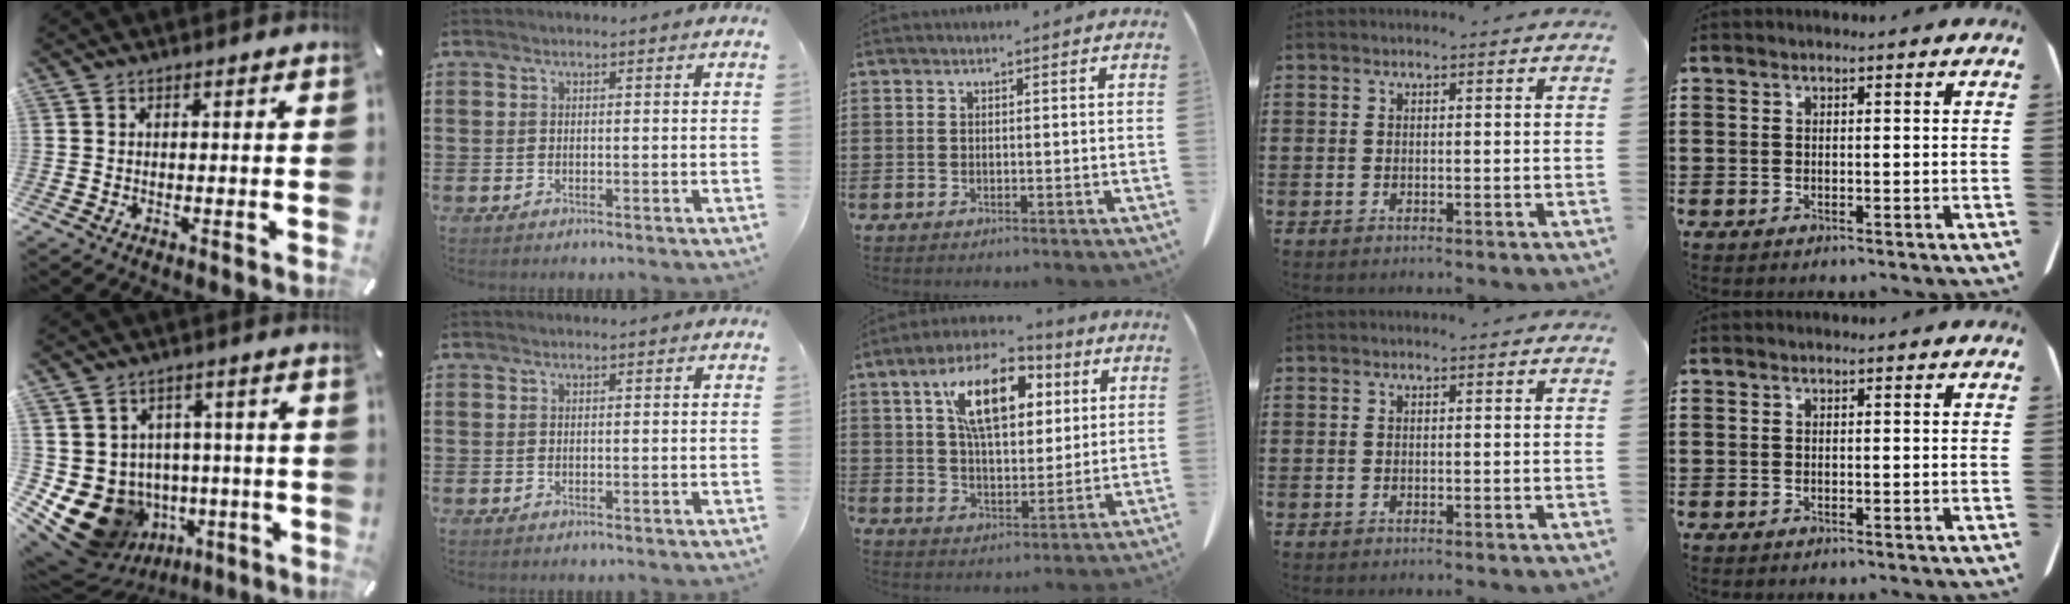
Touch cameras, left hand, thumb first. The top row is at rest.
{"thumb": {"total": 12.7, "force": [-3.7, 11.1, 4.9], "torque": [-0.098, -0.003, -0.044]}, "middle": {"total": 12.6, "force": [5.8, 6.1, 9.4], "torque": [-0.173, 0.003, 0.101]}}